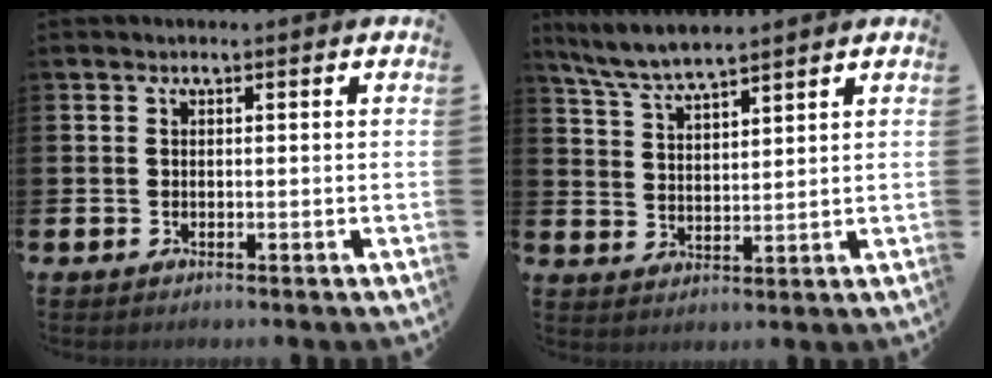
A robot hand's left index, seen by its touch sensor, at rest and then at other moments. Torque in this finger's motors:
{"motor_torque": [0.05, -0.21, 0.28, 0.08]}